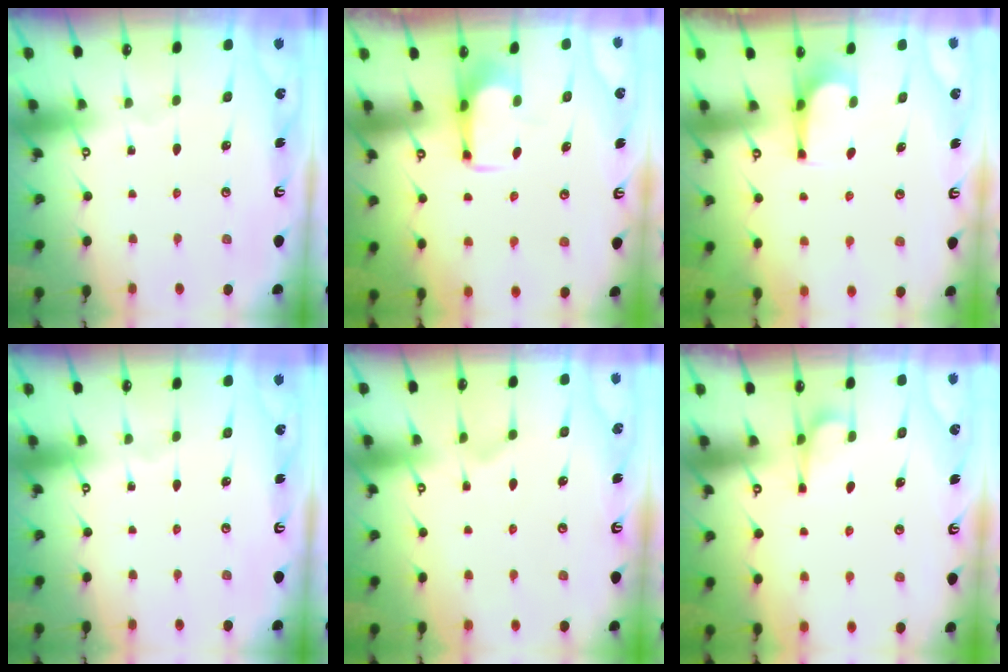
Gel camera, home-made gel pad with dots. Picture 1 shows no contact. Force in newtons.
{"total": 1.9, "press": 1.8, "slide": 0.6}
{"total": 1.4, "press": 1.4, "slide": 0.4}
{"total": 0.0}
{"total": 0.7, "press": 0.0, "slide": 0.7}
{"total": 2.4, "press": 2.3, "slide": 0.8}